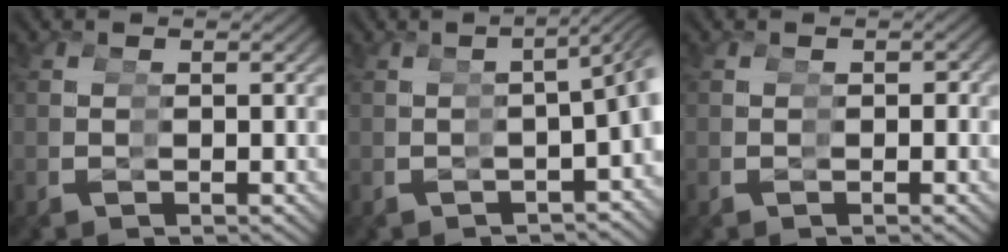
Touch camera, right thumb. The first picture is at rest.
{"total": 3.8, "force": [-0.6, 1.7, 3.4], "torque": [-0.043, 0.010, -0.011]}
{"total": 1.1, "force": [-0.1, 1.0, 0.4], "torque": [-0.001, -0.011, 0.000]}